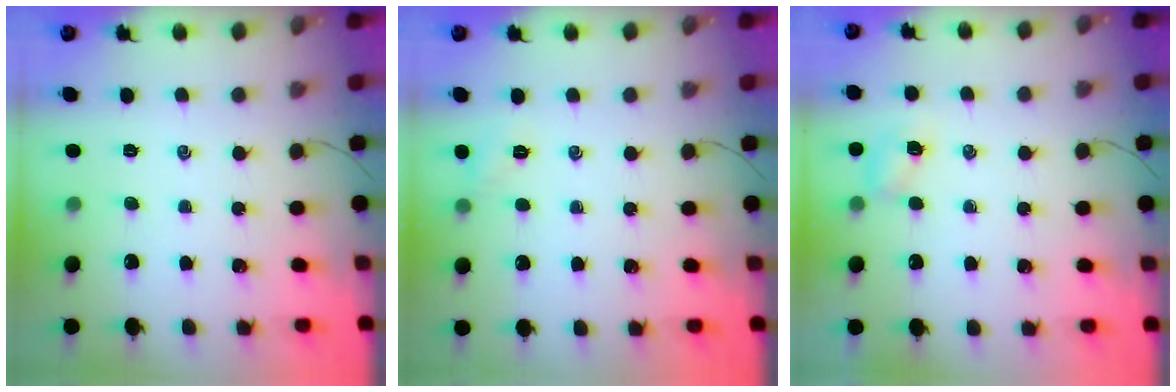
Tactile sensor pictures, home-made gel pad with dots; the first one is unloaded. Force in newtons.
{"total": 4.9, "press": 4.7, "slide": 1.5}
{"total": 4.9, "press": 4.7, "slide": 1.3}